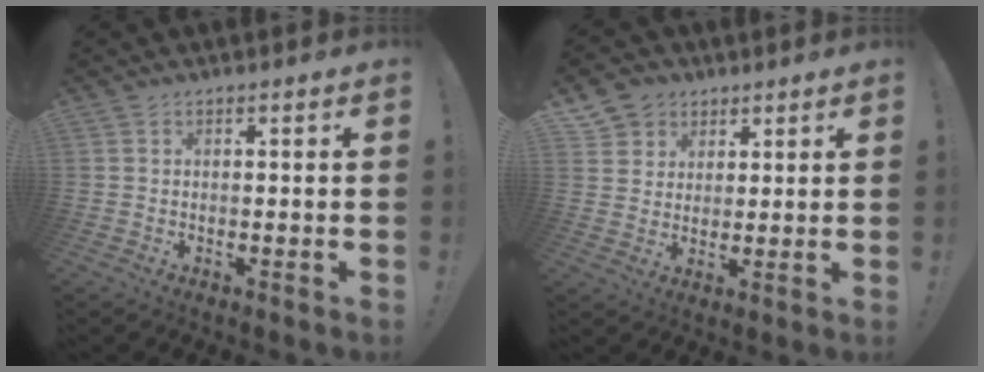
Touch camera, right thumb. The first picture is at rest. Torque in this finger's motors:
{"motor_torque": [0.14, 0.19, 0.86, 0.84, 0.31]}